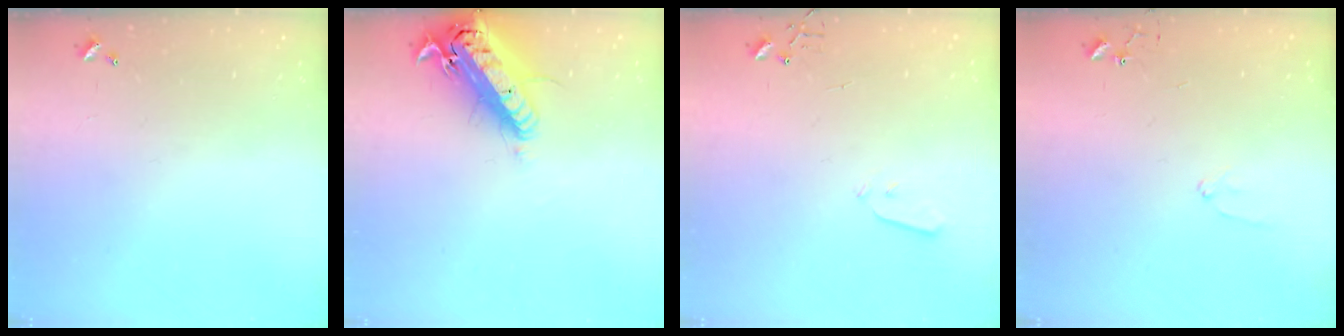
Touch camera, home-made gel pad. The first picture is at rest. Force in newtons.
{"total": 19.3, "press": 18.8, "slide": 4.3}
{"total": 3.0, "press": 2.9, "slide": 0.7}
{"total": 6.6, "press": 6.6, "slide": 0.8}